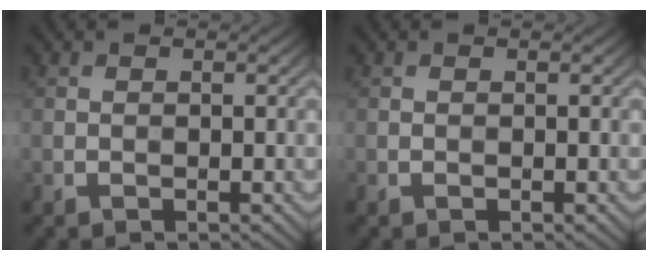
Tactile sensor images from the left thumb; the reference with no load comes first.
{"total": 0.0}